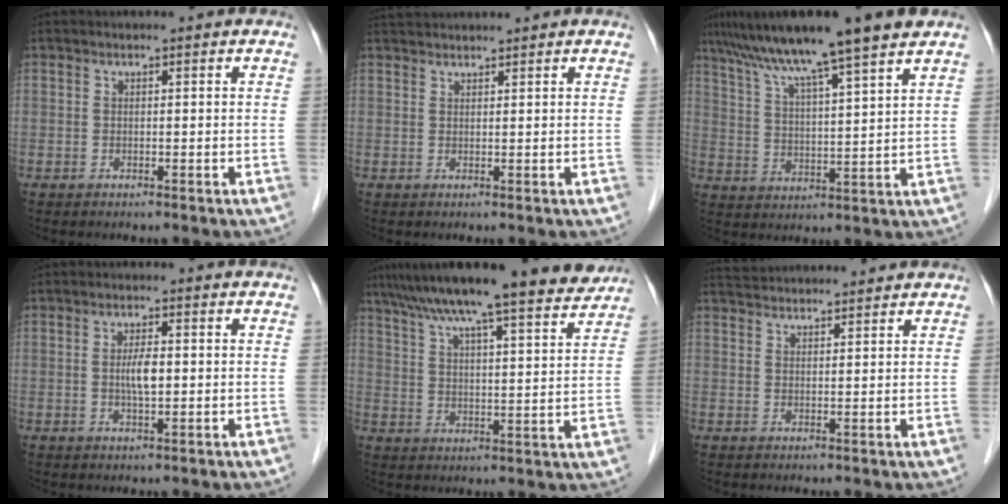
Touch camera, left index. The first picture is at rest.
{"total": 3.7, "force": [3.5, 0.2, 0.9], "torque": [-0.014, 0.038, 0.065]}
{"total": 15.2, "force": [11.6, -0.6, 9.8], "torque": [-0.167, 0.028, 0.183]}
{"total": 3.4, "force": [0.0, 0.9, 3.3], "torque": [-0.063, 0.001, 0.000]}
{"total": 18.9, "force": [16.0, 1.4, 9.9], "torque": [-0.159, 0.018, 0.226]}
{"total": 9.2, "force": [8.9, 0.8, 2.3], "torque": [-0.043, 0.035, 0.133]}